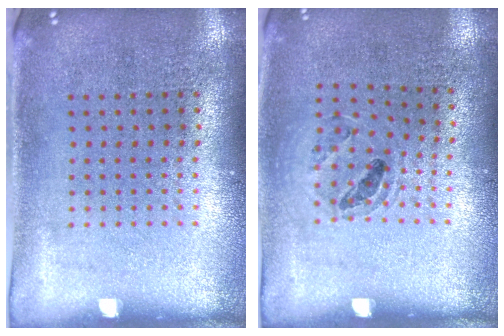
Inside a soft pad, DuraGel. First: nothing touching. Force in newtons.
{"total": 0.9, "press": 0.9, "slide": 0.1}